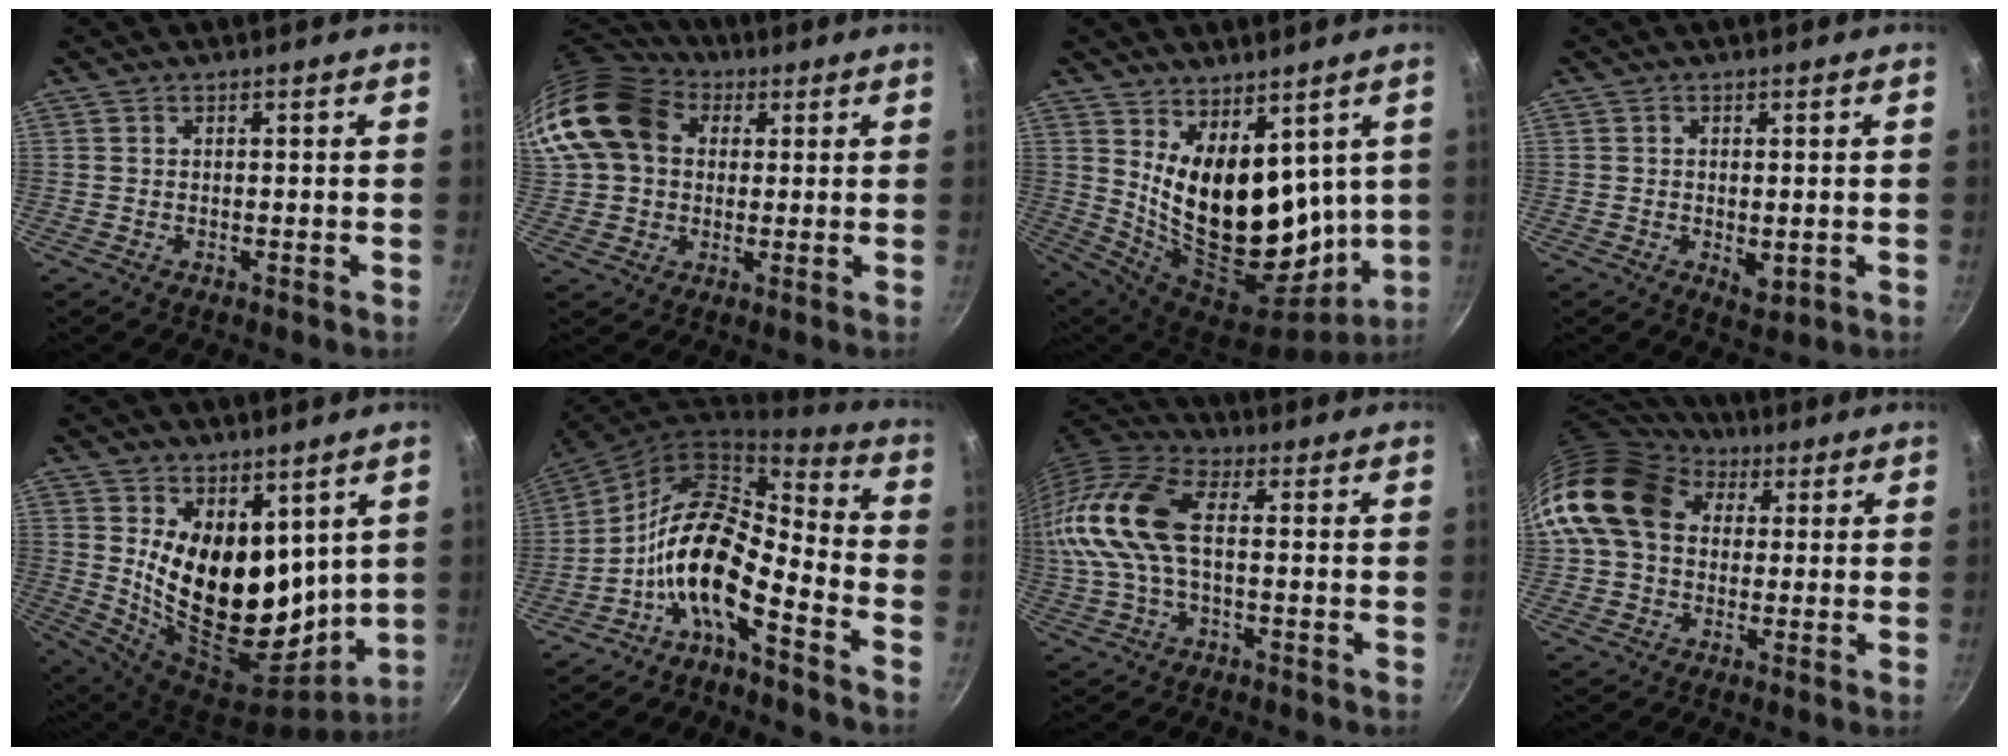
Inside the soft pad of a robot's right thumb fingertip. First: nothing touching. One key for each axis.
{"total": 17.8, "fx": 4.3, "fy": 13.8, "fz": 10.4, "tx": -0.202, "ty": 0.031, "tz": 0.067}
{"total": 20.0, "fx": 5.6, "fy": 11.5, "fz": 15.4, "tx": -0.213, "ty": -0.081, "tz": 0.122}
{"total": 3.2, "fx": -0.6, "fy": 1.7, "fz": 2.7, "tx": -0.045, "ty": -0.008, "tz": -0.007}
{"total": 19.1, "fx": 5.8, "fy": 11.8, "fz": 13.8, "tx": -0.193, "ty": -0.079, "tz": 0.122}
{"total": 13.9, "fx": -6.6, "fy": 5.7, "fz": 10.8, "tx": -0.193, "ty": 0.086, "tz": -0.144}
{"total": 14.5, "fx": 0.8, "fy": 7.3, "fz": 12.5, "tx": -0.263, "ty": 0.026, "tz": -0.003}
{"total": 14.9, "fx": 3.8, "fy": 11.5, "fz": 8.6, "tx": -0.134, "ty": 0.022, "tz": 0.051}